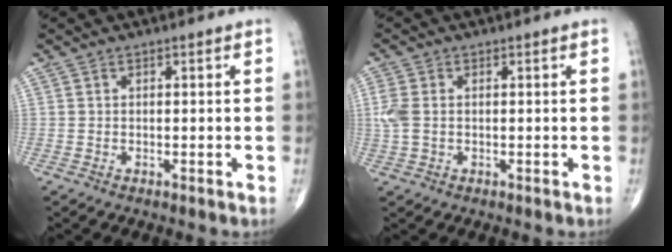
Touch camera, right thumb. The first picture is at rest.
{"total": 3.9, "force": [0.1, 2.6, 2.9], "torque": [-0.094, 0.005, 0.000]}